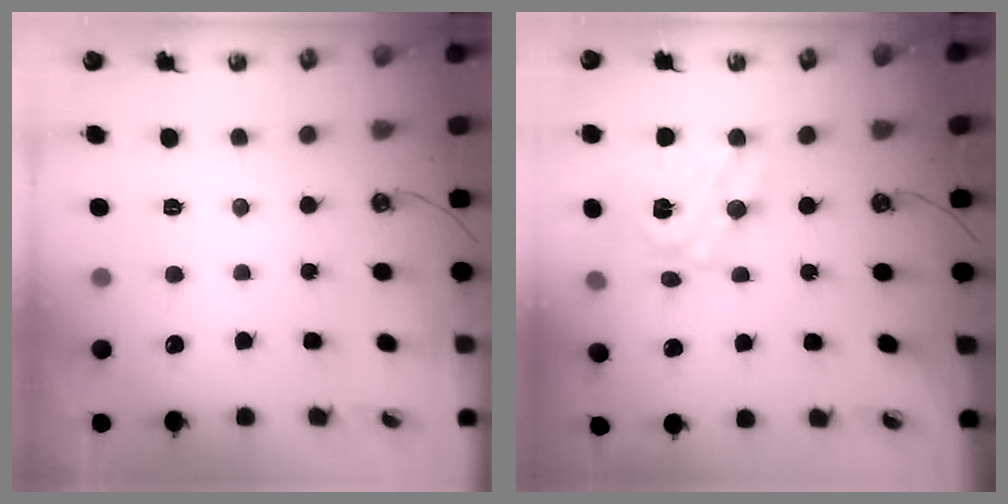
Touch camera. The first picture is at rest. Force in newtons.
{"total": 14.6, "press": 14.6, "slide": 1.4}